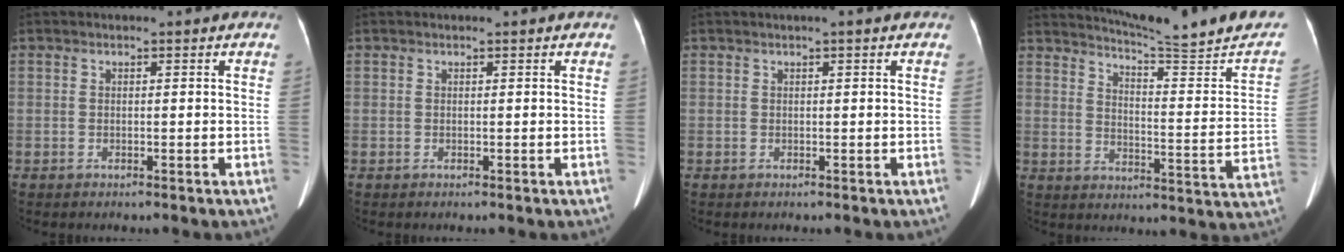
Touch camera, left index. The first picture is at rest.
{"total": 0.0}
{"total": 0.6, "force": [0.3, -0.1, 0.5], "torque": [-0.011, 0.009, 0.007]}
{"total": 20.9, "force": [19.0, -0.5, 8.8], "torque": [-0.129, -0.081, 0.237]}